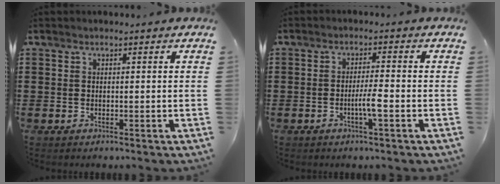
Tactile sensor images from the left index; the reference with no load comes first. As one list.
[{"total": 3.6, "force": [-1.2, 0.1, 3.3], "torque": [-0.067, -0.005, -0.026]}]